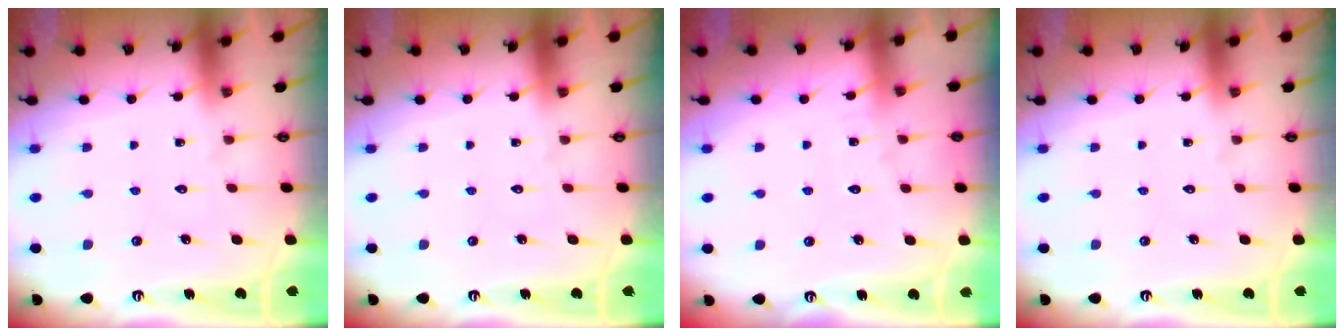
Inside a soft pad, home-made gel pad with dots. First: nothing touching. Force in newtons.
{"total": 0.0}
{"total": 2.9, "press": 2.9, "slide": 0.3}
{"total": 0.0}